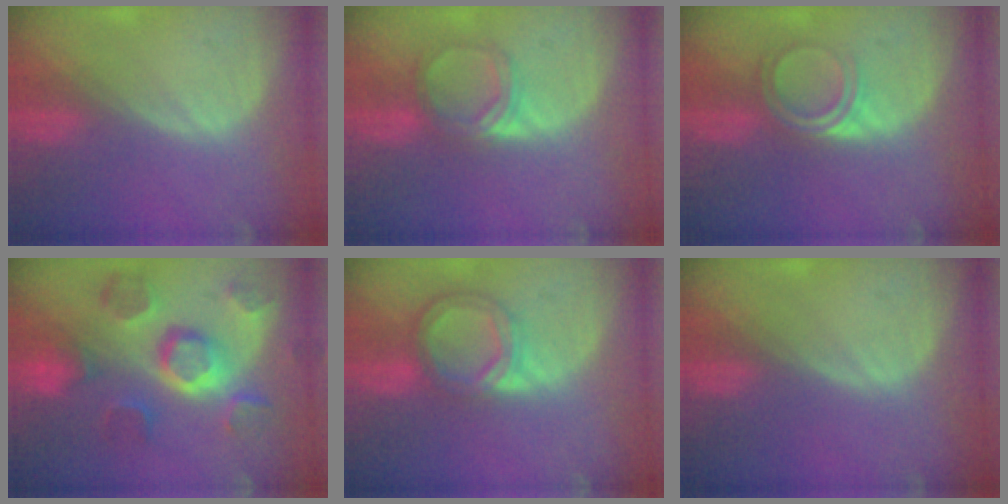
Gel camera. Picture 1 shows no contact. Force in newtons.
{"total": 5.0, "press": 4.6, "slide": 1.8}
{"total": 4.7, "press": 4.2, "slide": 2.2}
{"total": 10.9, "press": 9.7, "slide": 4.9}
{"total": 6.8, "press": 6.2, "slide": 2.7}
{"total": 0.0}